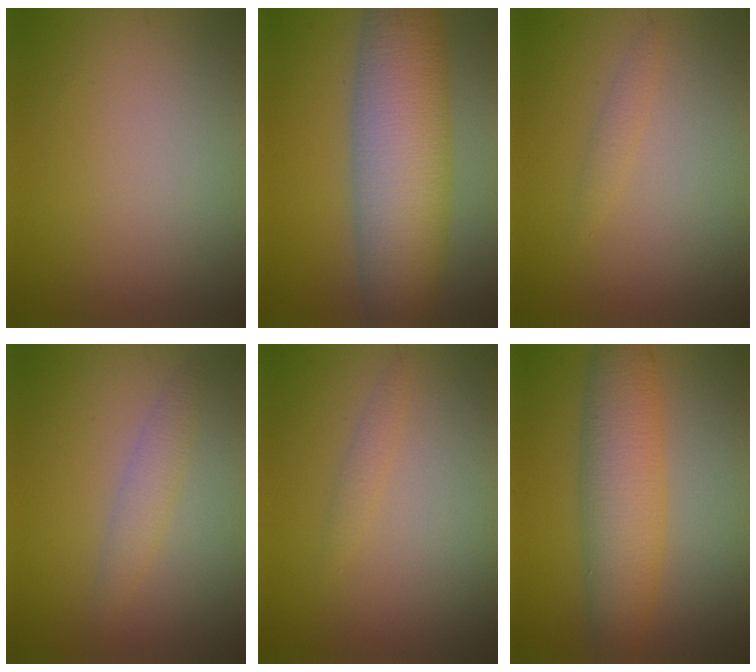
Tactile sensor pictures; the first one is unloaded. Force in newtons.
{"total": 10.7, "press": 10.7, "slide": 0.6}
{"total": 1.0, "press": 1.0, "slide": 0.1}
{"total": 1.8, "press": 1.8, "slide": 0.0}
{"total": 1.0, "press": 1.0, "slide": 0.1}
{"total": 6.4, "press": 6.4, "slide": 0.1}